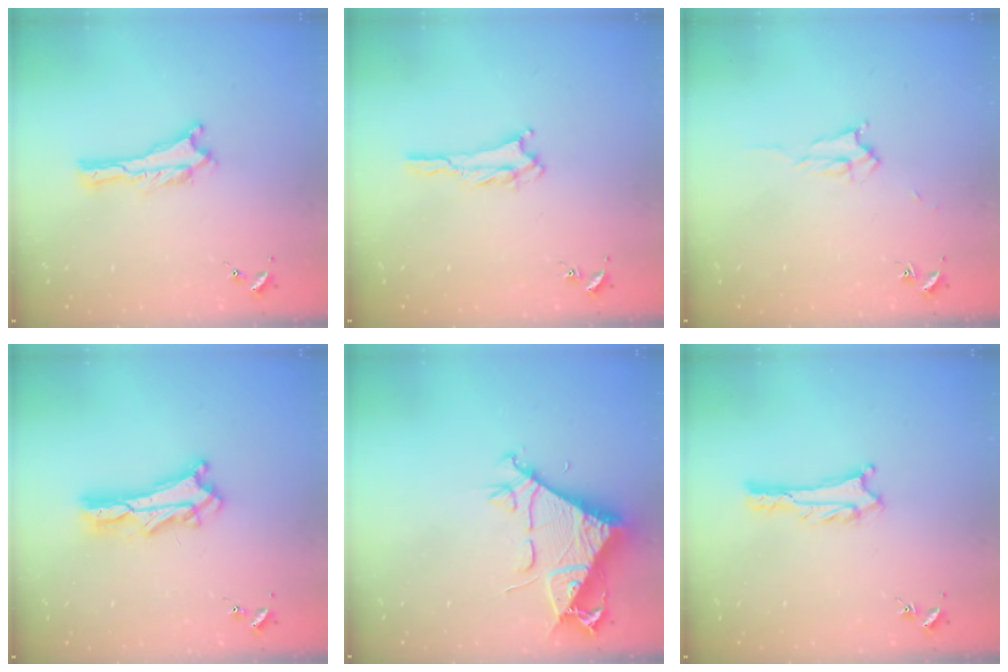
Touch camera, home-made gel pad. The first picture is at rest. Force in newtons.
{"total": 1.8, "press": 1.8, "slide": 0.2}
{"total": 2.0, "press": 2.0, "slide": 0.3}
{"total": 5.7, "press": 5.7, "slide": 0.6}
{"total": 8.4, "press": 8.3, "slide": 0.7}
{"total": 1.9, "press": 1.9, "slide": 0.2}